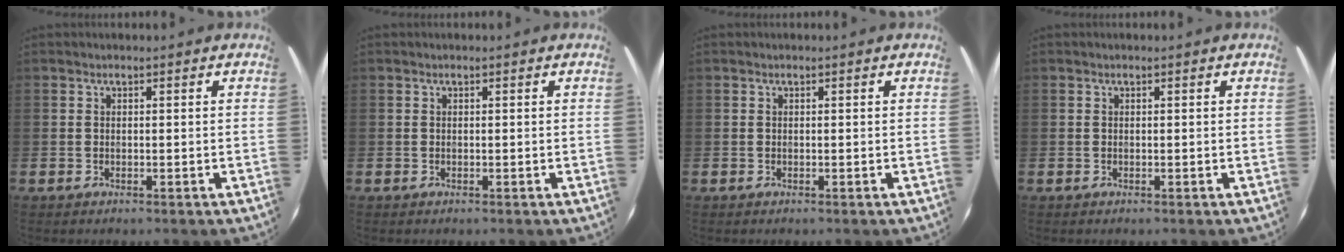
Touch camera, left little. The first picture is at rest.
{"total": 0.0}
{"total": 0.0}
{"total": 0.0}